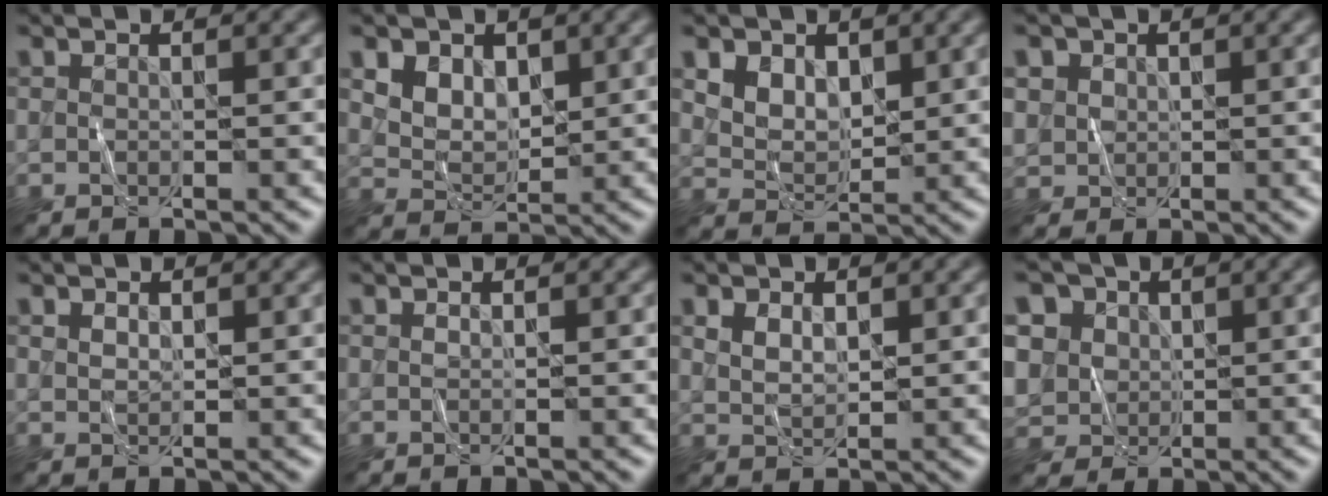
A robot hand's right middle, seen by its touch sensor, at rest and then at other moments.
{"total": 4.7, "force": [2.3, 3.3, 2.5], "torque": [-0.064, -0.001, 0.050]}
{"total": 4.1, "force": [2.0, 2.8, 2.2], "torque": [-0.055, -0.004, 0.045]}
{"total": 2.5, "force": [1.0, 2.2, 0.7], "torque": [-0.028, 0.004, 0.032]}
{"total": 0.8, "force": [0.4, 0.5, 0.5], "torque": [-0.011, 0.000, 0.011]}
{"total": 0.0}
{"total": 1.9, "force": [0.8, 1.1, 1.3], "torque": [-0.028, -0.001, 0.020]}
{"total": 7.7, "force": [3.1, 6.4, 2.9], "torque": [-0.076, 0.016, 0.045]}